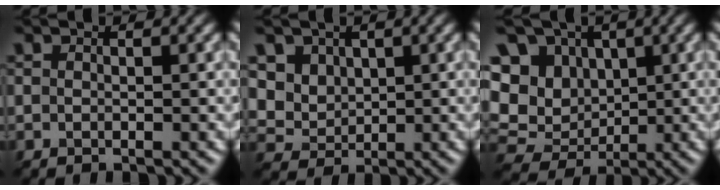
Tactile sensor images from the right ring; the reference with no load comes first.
{"total": 2.3, "force": [1.5, 1.8, -0.1], "torque": [-0.051, -0.006, 0.079]}
{"total": 10.0, "force": [3.3, 8.4, 4.1], "torque": [-0.129, 0.024, 0.078]}